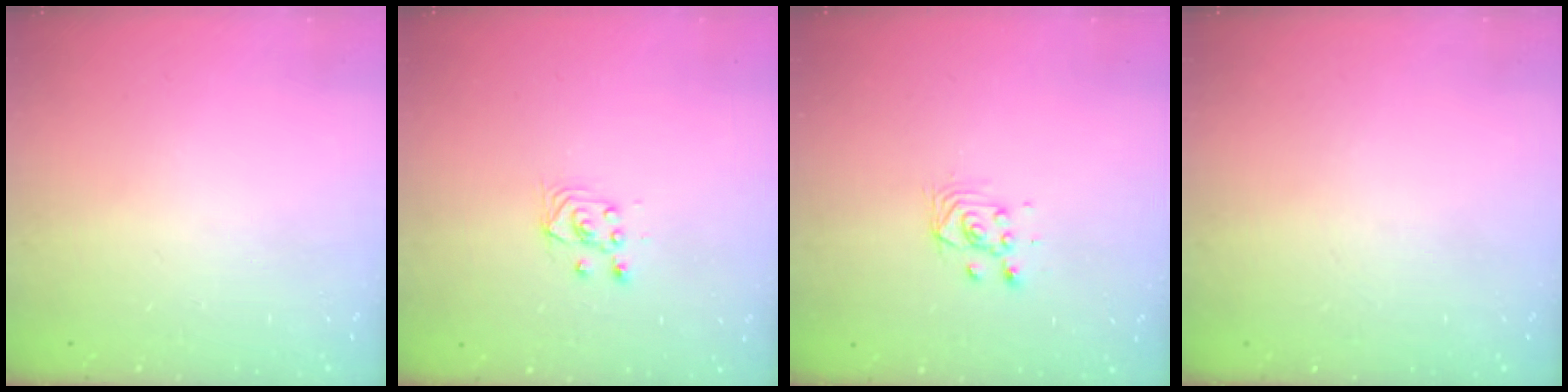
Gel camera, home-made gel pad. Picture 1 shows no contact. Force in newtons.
{"total": 2.9, "press": 2.7, "slide": 1.0}
{"total": 4.7, "press": 4.6, "slide": 1.2}
{"total": 0.0}